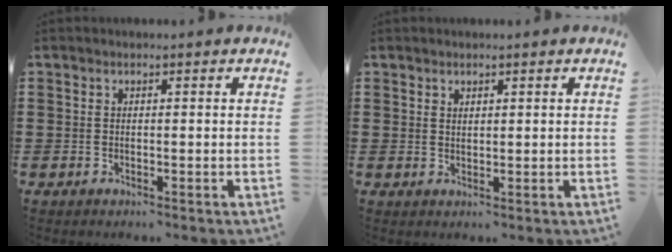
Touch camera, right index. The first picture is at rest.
{"total": 1.0, "force": [0.9, 0.5, 0.1], "torque": [-0.003, 0.002, 0.018]}